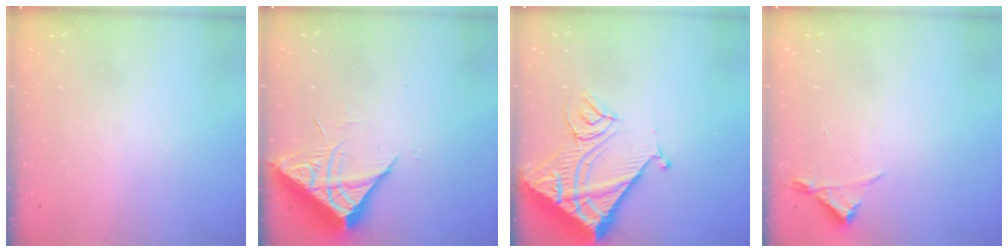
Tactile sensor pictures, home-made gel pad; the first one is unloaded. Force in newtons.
{"total": 6.9, "press": 6.9, "slide": 0.4}
{"total": 14.7, "press": 14.6, "slide": 1.7}
{"total": 3.0, "press": 2.9, "slide": 0.5}